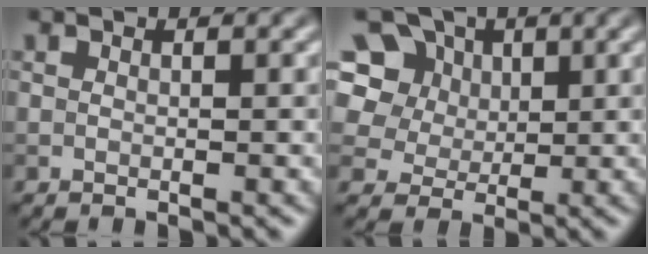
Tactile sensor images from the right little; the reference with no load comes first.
{"total": 10.5, "force": [4.7, 7.9, 5.0], "torque": [-0.104, 0.028, 0.073]}